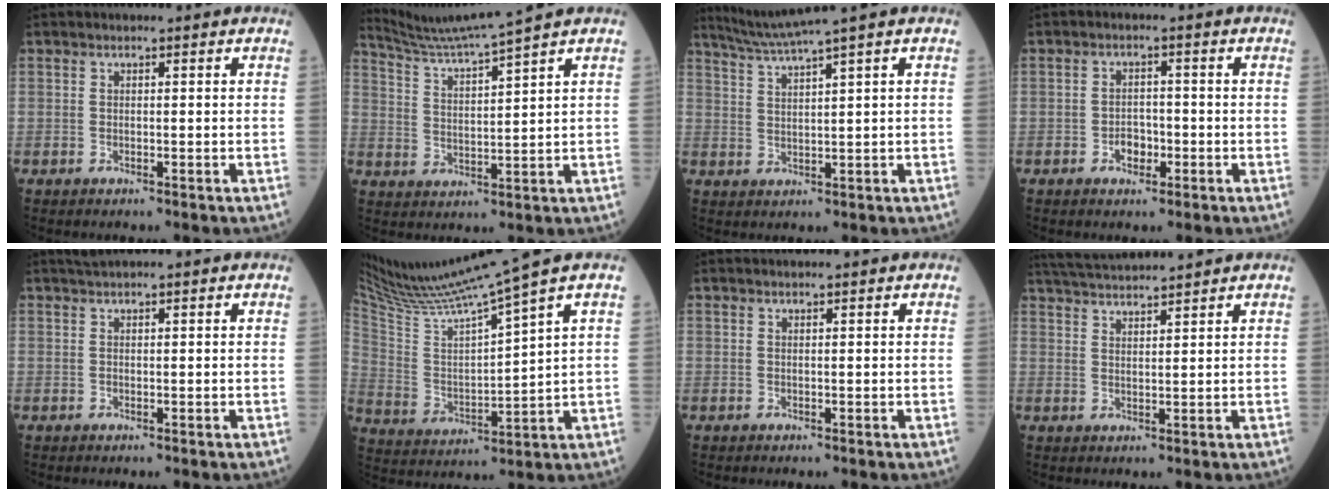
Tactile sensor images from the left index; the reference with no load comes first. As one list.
[{"total": 8.5, "force": [7.6, -2.9, 2.3], "torque": [-0.059, -0.009, 0.147]}, {"total": 5.1, "force": [4.1, -2.2, 1.9], "torque": [-0.047, -0.003, 0.088]}, {"total": 2.6, "force": [-1.1, 1.7, 1.6], "torque": [-0.023, 0.006, -0.018]}, {"total": 1.0, "force": [0.9, -0.2, 0.4], "torque": [-0.010, 0.009, 0.023]}, {"total": 15.5, "force": [13.2, -2.7, 7.6], "torque": [-0.142, -0.021, 0.241]}, {"total": 1.1, "force": [1.0, -0.2, 0.5], "torque": [-0.010, 0.011, 0.021]}, {"total": 7.9, "force": [7.5, -1.2, 2.3], "torque": [-0.047, 0.025, 0.127]}]